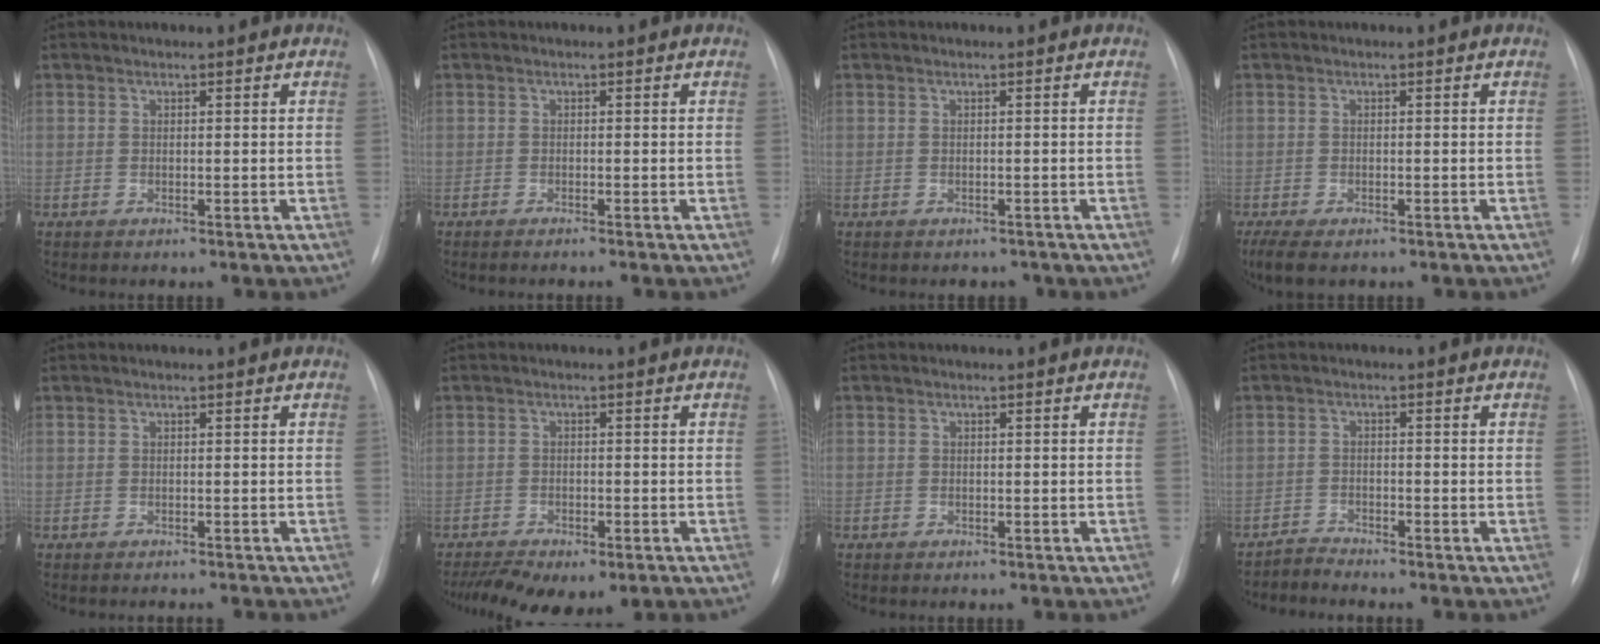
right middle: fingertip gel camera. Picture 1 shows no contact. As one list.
[{"total": 1.4, "force": [-1.1, -0.3, 0.8], "torque": [-0.009, -0.001, -0.013]}, {"total": 1.9, "force": [-1.6, 1.1, 0.1], "torque": [-0.002, 0.004, -0.020]}, {"total": 5.3, "force": [-3.7, 2.2, 3.1], "torque": [-0.057, -0.014, -0.056]}, {"total": 2.5, "force": [-2.3, 0.2, 0.7], "torque": [-0.007, -0.003, -0.027]}, {"total": 10.2, "force": [-7.0, 4.4, 6.1], "torque": [-0.108, -0.005, -0.097]}, {"total": 0.5, "force": [-0.3, 0.4, 0.0], "torque": [-0.004, 0.004, -0.006]}, {"total": 1.9, "force": [-1.7, -0.4, -0.7], "torque": [0.018, -0.013, -0.034]}]